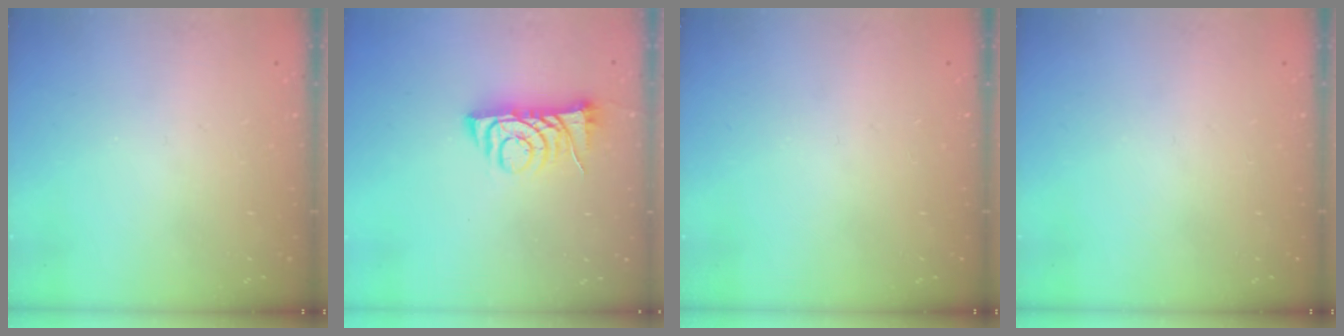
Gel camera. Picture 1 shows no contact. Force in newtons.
{"total": 7.6, "press": 7.5, "slide": 1.0}
{"total": 0.0}
{"total": 0.0}